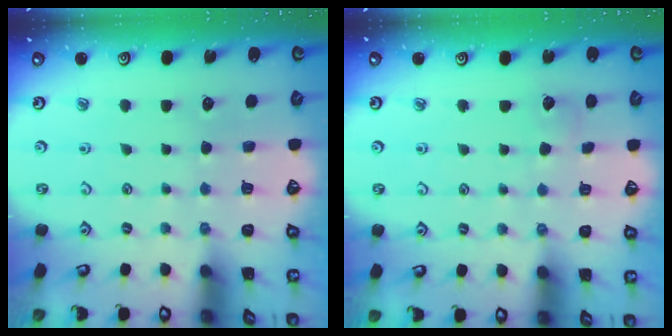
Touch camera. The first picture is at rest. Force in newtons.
{"total": 3.2, "press": 3.2, "slide": 0.4}